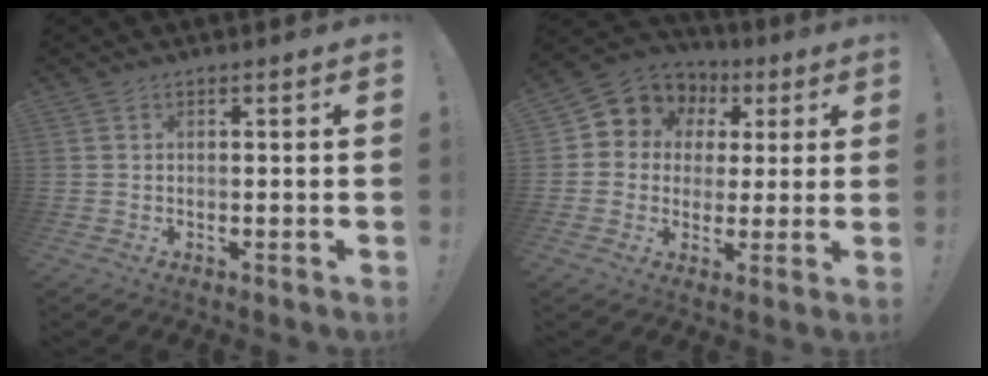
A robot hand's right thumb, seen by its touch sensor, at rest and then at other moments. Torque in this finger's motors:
{"motor_torque": [-0.08, 0.36, 0.10, 0.12, 0.07]}